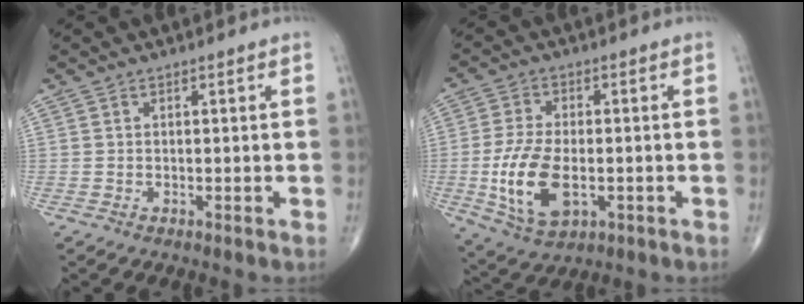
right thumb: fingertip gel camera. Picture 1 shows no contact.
{"total": 12.2, "force": [-2.4, 6.5, 10.0], "torque": [-0.200, -0.004, -0.035]}